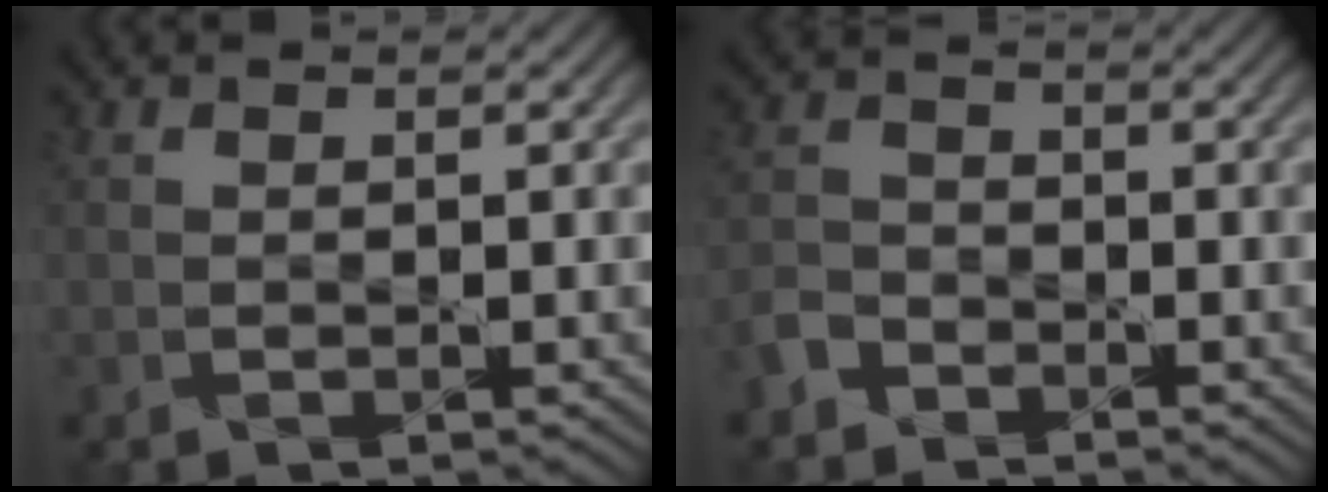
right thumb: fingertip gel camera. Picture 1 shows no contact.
{"total": 3.3, "force": [-2.6, 1.9, 0.7], "torque": [-0.027, 0.002, -0.065]}